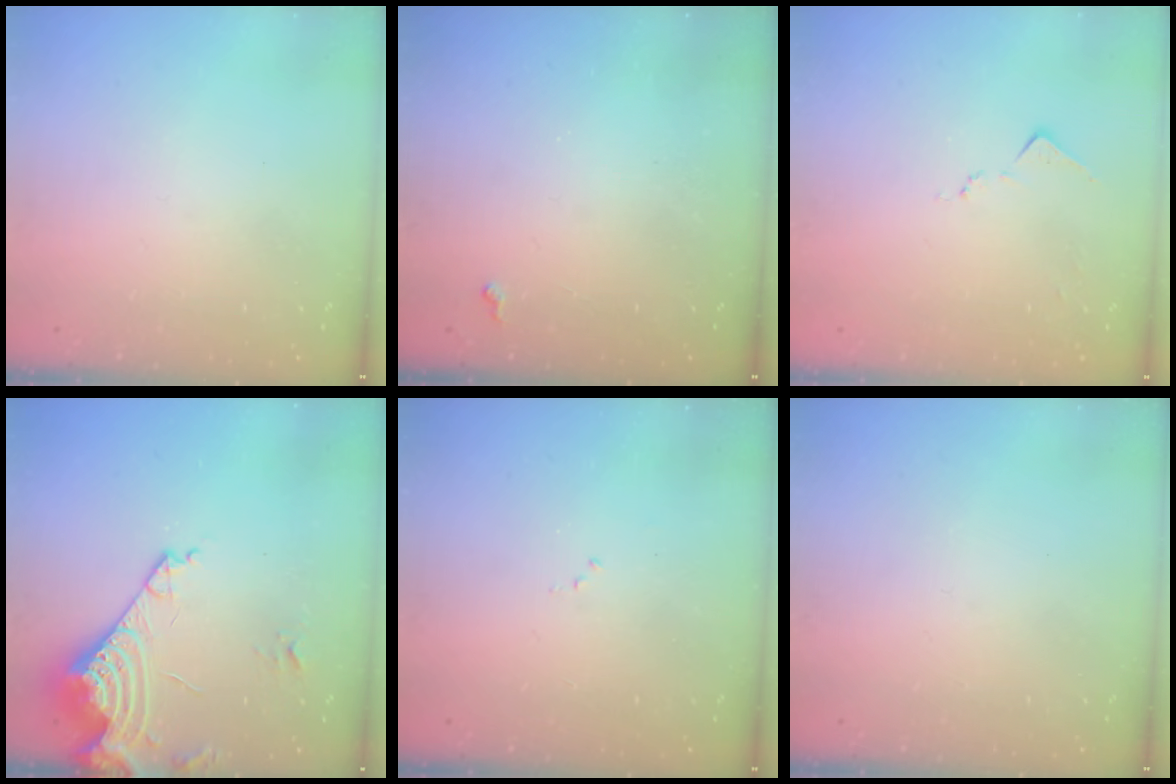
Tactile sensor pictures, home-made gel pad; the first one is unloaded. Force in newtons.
{"total": 4.1, "press": 4.0, "slide": 0.7}
{"total": 6.2, "press": 6.2, "slide": 0.8}
{"total": 16.4, "press": 16.3, "slide": 1.9}
{"total": 6.1, "press": 6.1, "slide": 0.7}
{"total": 0.0}